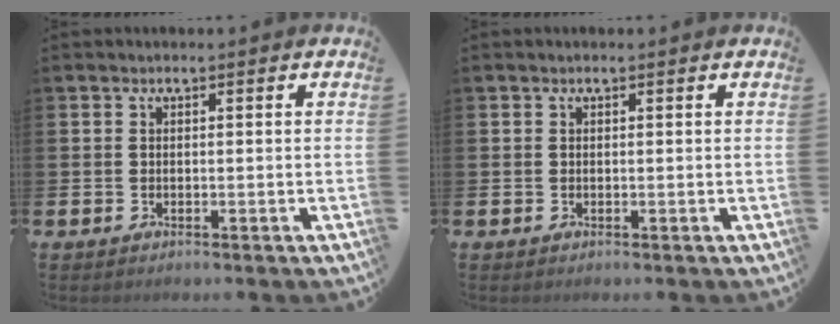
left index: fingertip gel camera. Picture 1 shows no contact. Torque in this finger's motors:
{"motor_torque": [0.84, -1.30, -0.02, -0.01]}